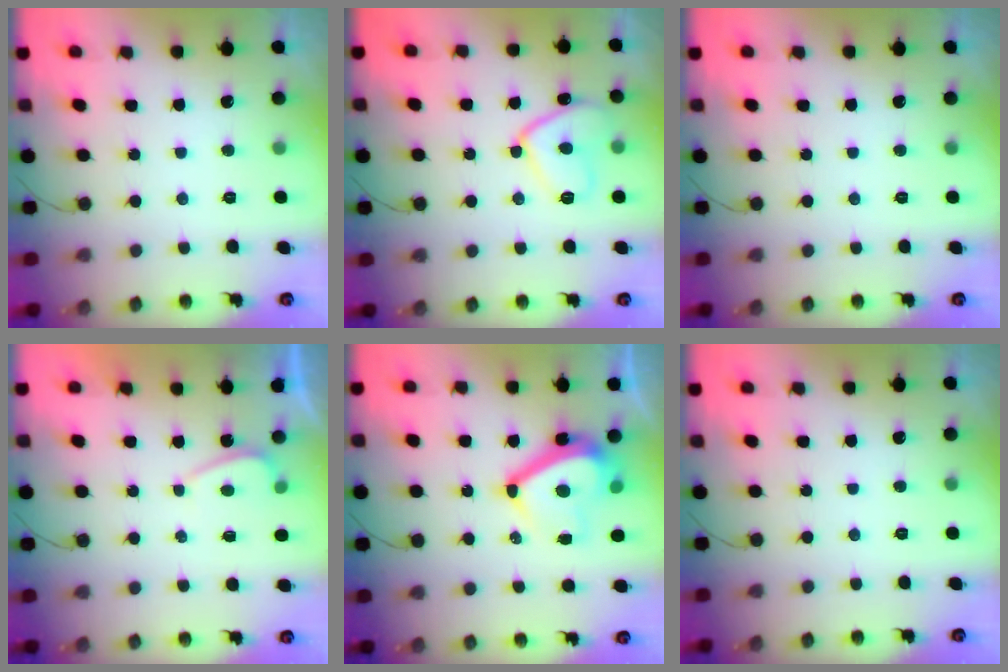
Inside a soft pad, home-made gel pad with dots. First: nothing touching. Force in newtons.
{"total": 11.5, "press": 11.4, "slide": 1.2}
{"total": 0.0}
{"total": 0.6, "press": 0.4, "slide": 0.5}
{"total": 10.8, "press": 10.5, "slide": 2.5}
{"total": 0.0}